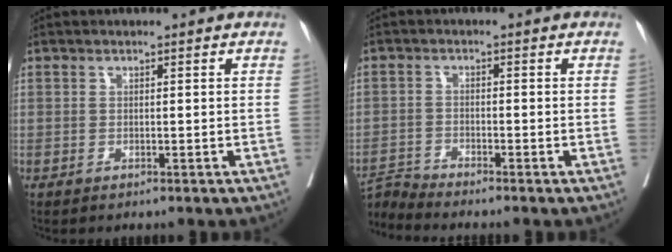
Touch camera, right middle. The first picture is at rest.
{"total": 4.0, "force": [-3.5, -1.8, -0.7], "torque": [0.003, -0.009, -0.067]}